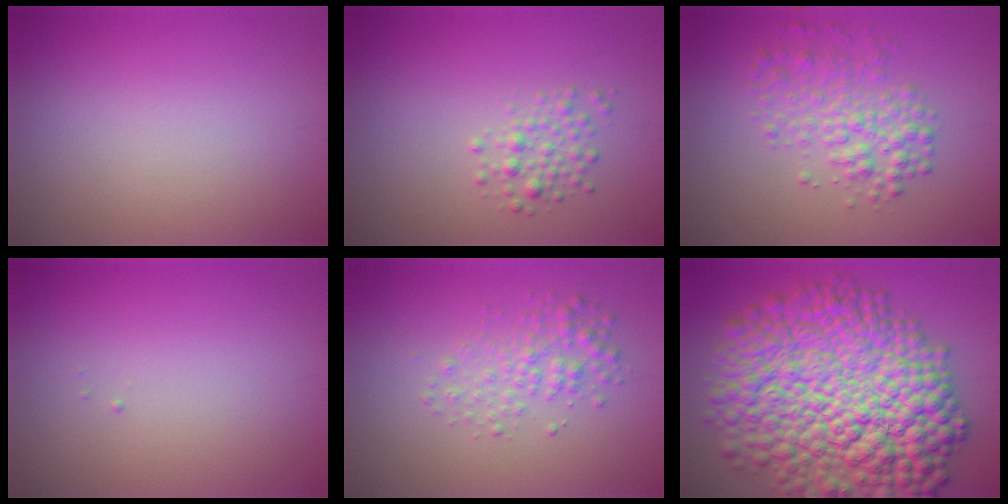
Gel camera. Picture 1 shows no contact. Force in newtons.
{"total": 1.9, "press": 1.9, "slide": 0.1}
{"total": 3.7, "press": 3.7, "slide": 0.1}
{"total": 0.0}
{"total": 2.5, "press": 2.5, "slide": 0.0}
{"total": 17.3, "press": 17.2, "slide": 0.4}